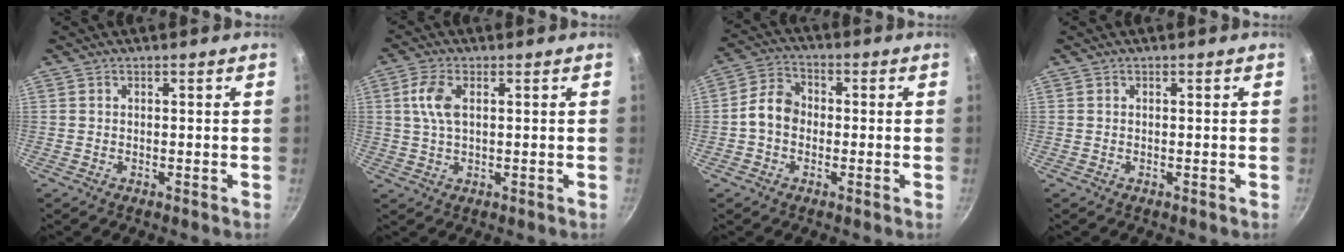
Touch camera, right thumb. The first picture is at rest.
{"total": 5.7, "force": [1.3, 3.0, 4.6], "torque": [-0.095, 0.007, 0.024]}
{"total": 6.7, "force": [-0.8, 5.3, 4.0], "torque": [-0.048, 0.024, -0.030]}
{"total": 0.0}